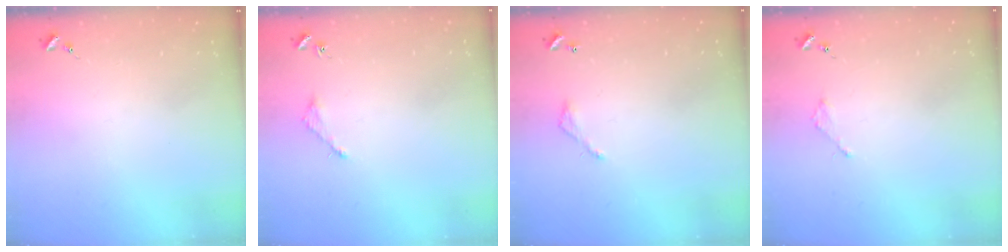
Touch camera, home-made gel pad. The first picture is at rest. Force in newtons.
{"total": 3.0, "press": 3.0, "slide": 0.4}
{"total": 3.2, "press": 3.2, "slide": 0.2}
{"total": 2.0, "press": 2.0, "slide": 0.3}